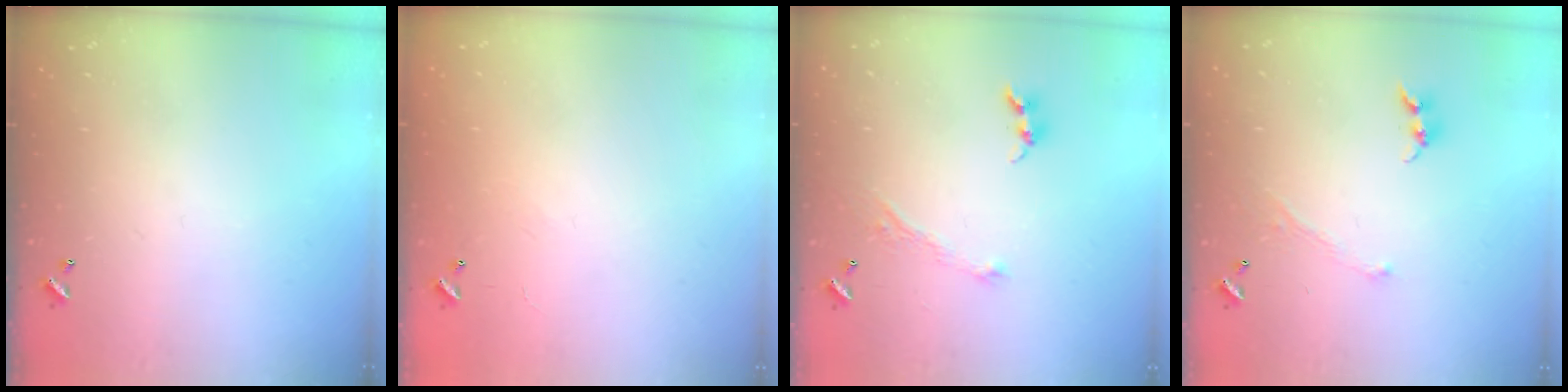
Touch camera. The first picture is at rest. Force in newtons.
{"total": 8.1, "press": 8.0, "slide": 0.8}
{"total": 2.9, "press": 2.8, "slide": 0.4}
{"total": 1.3, "press": 1.2, "slide": 0.5}